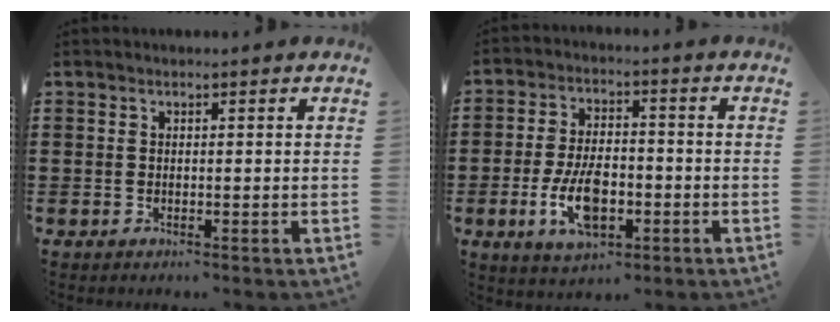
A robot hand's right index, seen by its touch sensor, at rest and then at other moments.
{"total": 9.3, "force": [-2.8, 4.7, 7.5], "torque": [-0.155, -0.005, -0.053]}